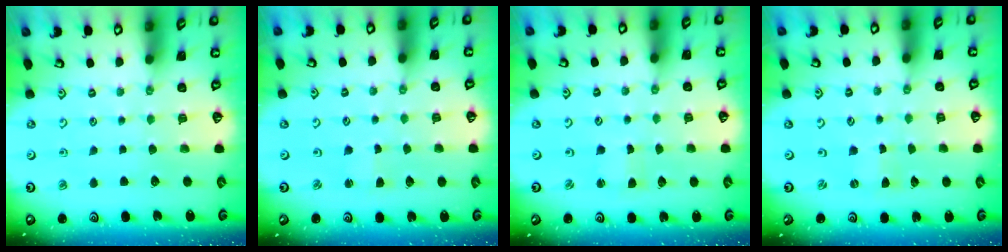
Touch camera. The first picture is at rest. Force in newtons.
{"total": 1.3, "press": 1.2, "slide": 0.3}
{"total": 1.3, "press": 1.3, "slide": 0.1}
{"total": 0.0}